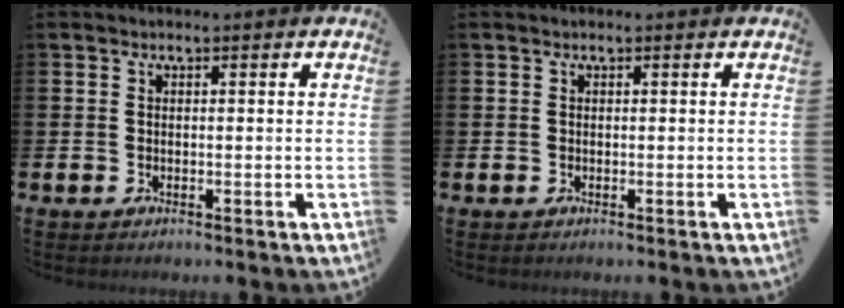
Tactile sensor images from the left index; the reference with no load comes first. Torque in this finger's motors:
{"motor_torque": [0.92, -1.21, 0.26, 0.03]}